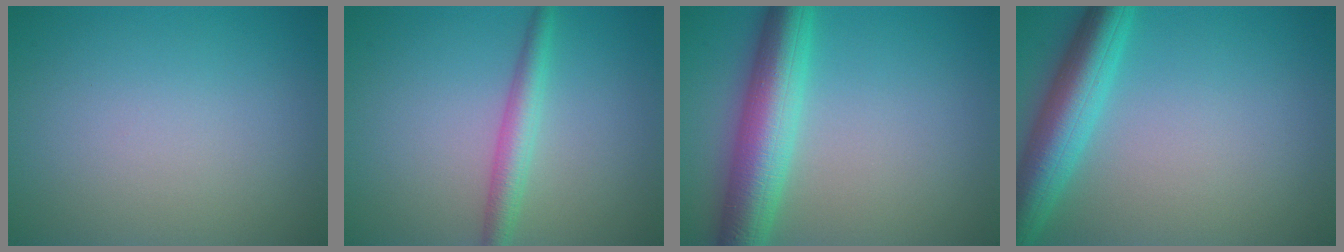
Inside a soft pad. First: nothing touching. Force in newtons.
{"total": 2.7, "press": 2.7, "slide": 0.0}
{"total": 7.0, "press": 7.0, "slide": 0.1}
{"total": 6.1, "press": 6.1, "slide": 0.3}